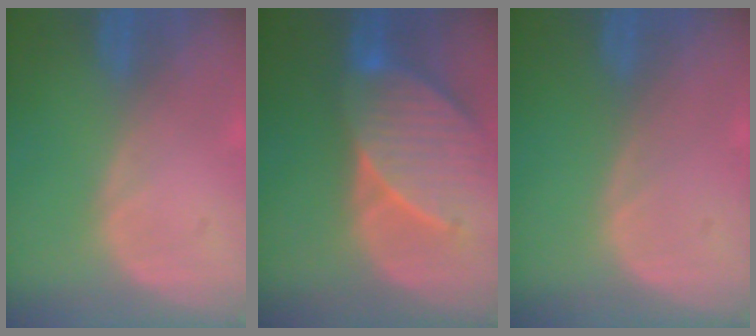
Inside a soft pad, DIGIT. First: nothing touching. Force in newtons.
{"total": 9.3, "press": 8.6, "slide": 3.6}
{"total": 0.0}